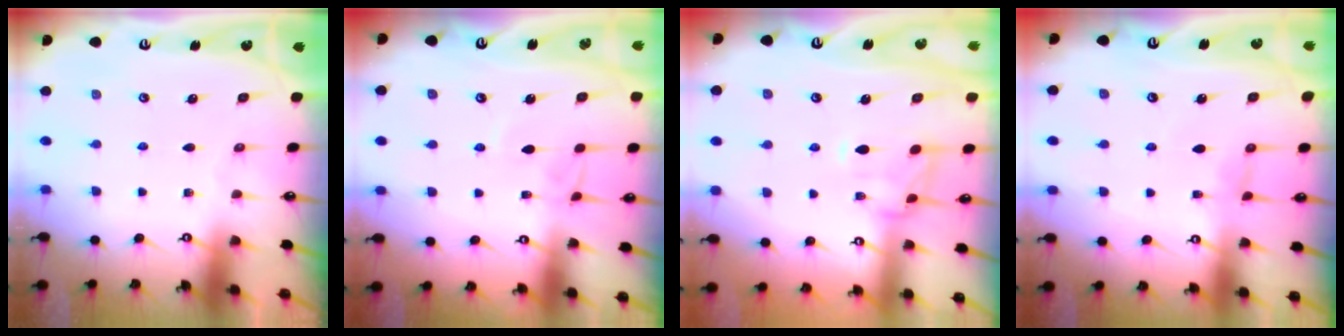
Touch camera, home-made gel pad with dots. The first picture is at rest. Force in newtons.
{"total": 4.8, "press": 4.8, "slide": 0.1}
{"total": 3.0, "press": 2.8, "slide": 1.2}
{"total": 0.8, "press": 0.8, "slide": 0.3}